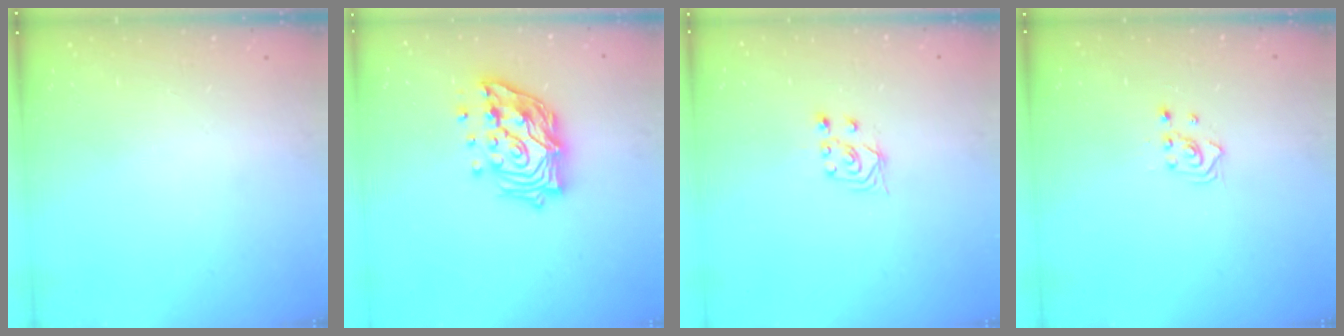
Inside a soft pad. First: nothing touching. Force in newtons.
{"total": 18.1, "press": 17.9, "slide": 2.6}
{"total": 3.0, "press": 2.8, "slide": 0.9}
{"total": 2.3, "press": 2.3, "slide": 0.3}